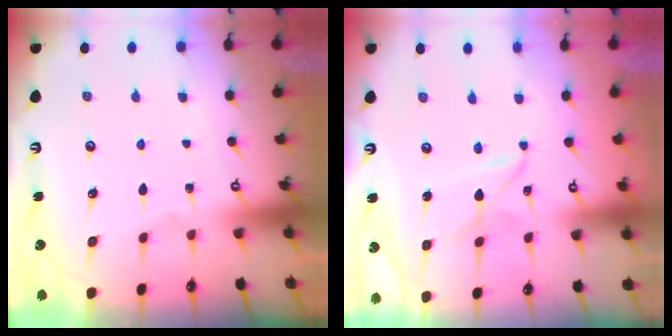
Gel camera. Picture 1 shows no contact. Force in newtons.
{"total": 2.9, "press": 2.9, "slide": 0.2}